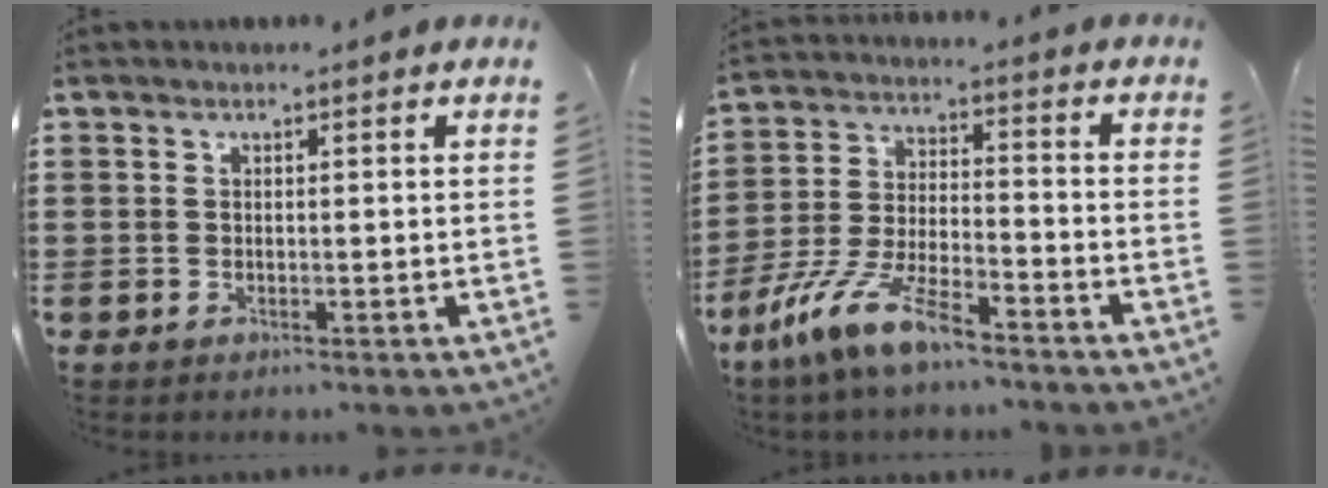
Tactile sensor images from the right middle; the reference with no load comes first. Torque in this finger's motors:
{"motor_torque": [1.31, 0.12, 1.02, 0.20]}